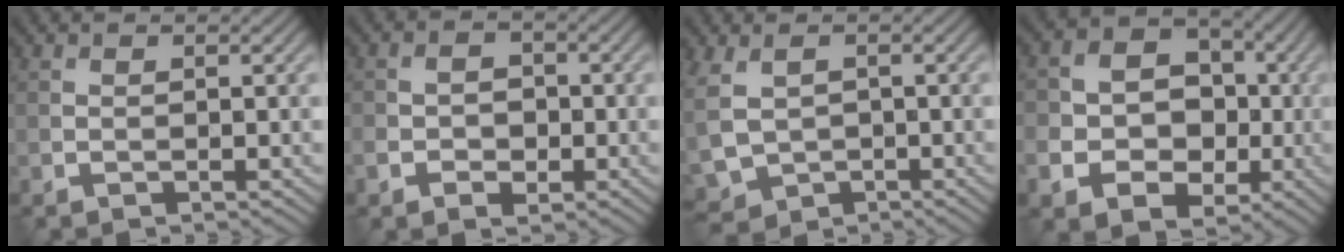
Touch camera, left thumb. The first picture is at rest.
{"total": 3.7, "force": [-1.4, 2.8, 2.0], "torque": [-0.025, -0.006, -0.030]}
{"total": 6.1, "force": [0.1, 4.7, 3.8], "torque": [-0.116, -0.020, 0.003]}
{"total": 9.9, "force": [-2.4, 8.3, 4.9], "torque": [-0.095, -0.031, -0.065]}